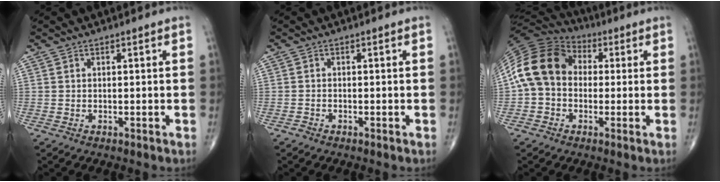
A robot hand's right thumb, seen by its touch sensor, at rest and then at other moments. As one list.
[{"total": 0.7, "force": [-0.6, 0.3, 0.1], "torque": [-0.004, 0.000, -0.016]}, {"total": 14.2, "force": [0.8, 10.9, 9.0], "torque": [-0.168, 0.038, 0.001]}]